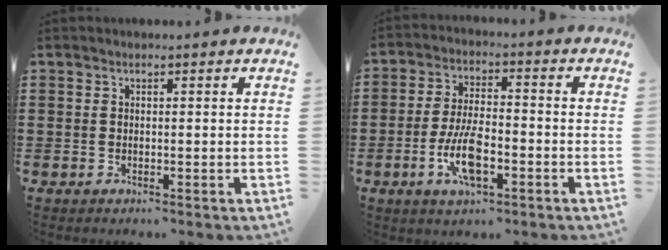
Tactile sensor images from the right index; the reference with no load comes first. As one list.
[{"total": 8.1, "force": [-2.9, 3.3, 6.8], "torque": [-0.152, -0.006, -0.057]}]